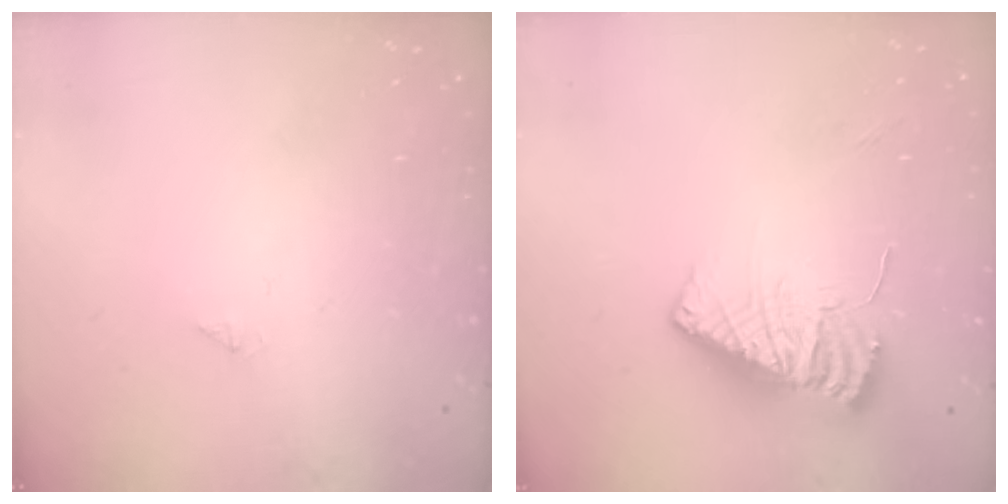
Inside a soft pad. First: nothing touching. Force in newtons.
{"total": 14.6, "press": 14.5, "slide": 1.3}